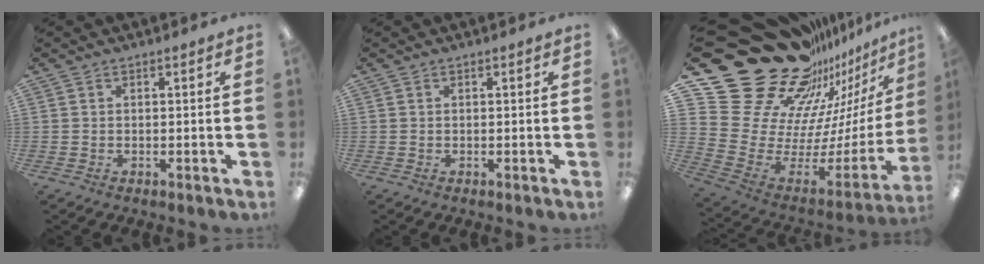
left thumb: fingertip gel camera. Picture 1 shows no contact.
{"total": 0.0}
{"total": 29.3, "force": [21.1, 15.6, 13.0], "torque": [-0.175, -0.206, 0.443]}